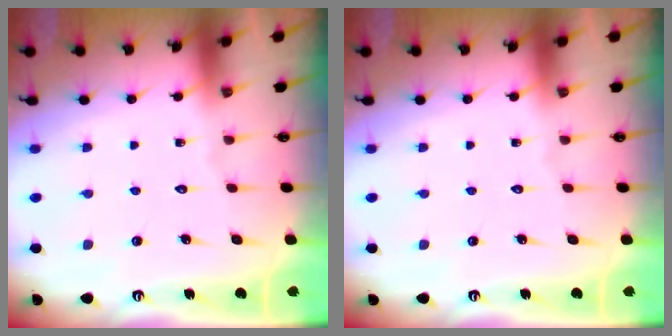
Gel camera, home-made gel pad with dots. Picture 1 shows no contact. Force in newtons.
{"total": 0.0}